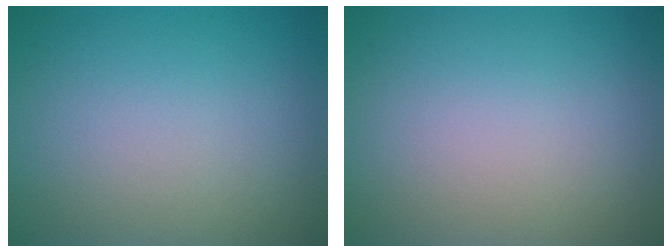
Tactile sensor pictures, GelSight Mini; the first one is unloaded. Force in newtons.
{"total": 0.0}